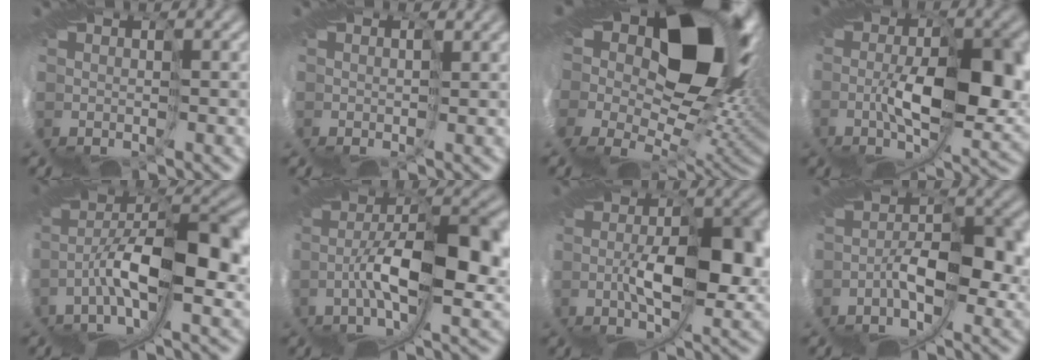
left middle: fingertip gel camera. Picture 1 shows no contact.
{"total": 0.6, "force": [0.4, 0.0, 0.4], "torque": [-0.019, 0.006, -0.001]}
{"total": 15.8, "force": [6.2, 7.9, 12.2], "torque": [-0.227, 0.003, 0.136]}
{"total": 7.3, "force": [0.0, 2.7, 6.8], "torque": [-0.147, -0.008, -0.003]}
{"total": 8.6, "force": [0.4, 3.4, 7.8], "torque": [-0.160, 0.010, 0.000]}
{"total": 7.8, "force": [0.1, 3.1, 7.2], "torque": [-0.144, 0.001, -0.007]}
{"total": 6.2, "force": [-0.1, 2.1, 5.8], "torque": [-0.128, -0.009, -0.006]}
{"total": 5.3, "force": [-1.0, 2.1, 4.8], "torque": [-0.111, -0.005, -0.020]}